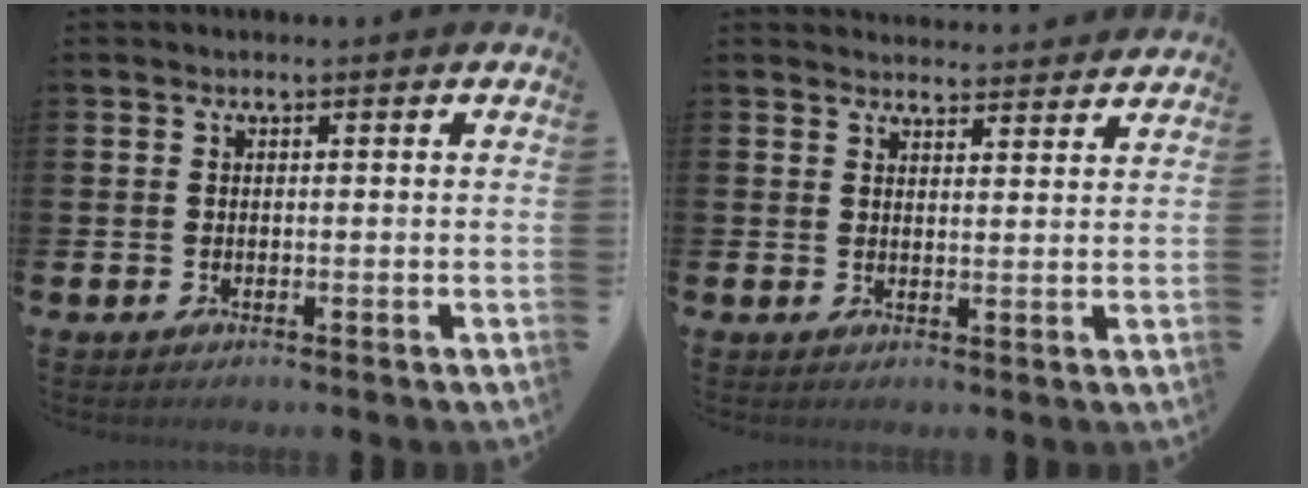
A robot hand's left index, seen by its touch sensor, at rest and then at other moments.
{"total": 3.4, "force": [3.3, 0.3, -0.1], "torque": [0.006, -0.026, 0.058]}